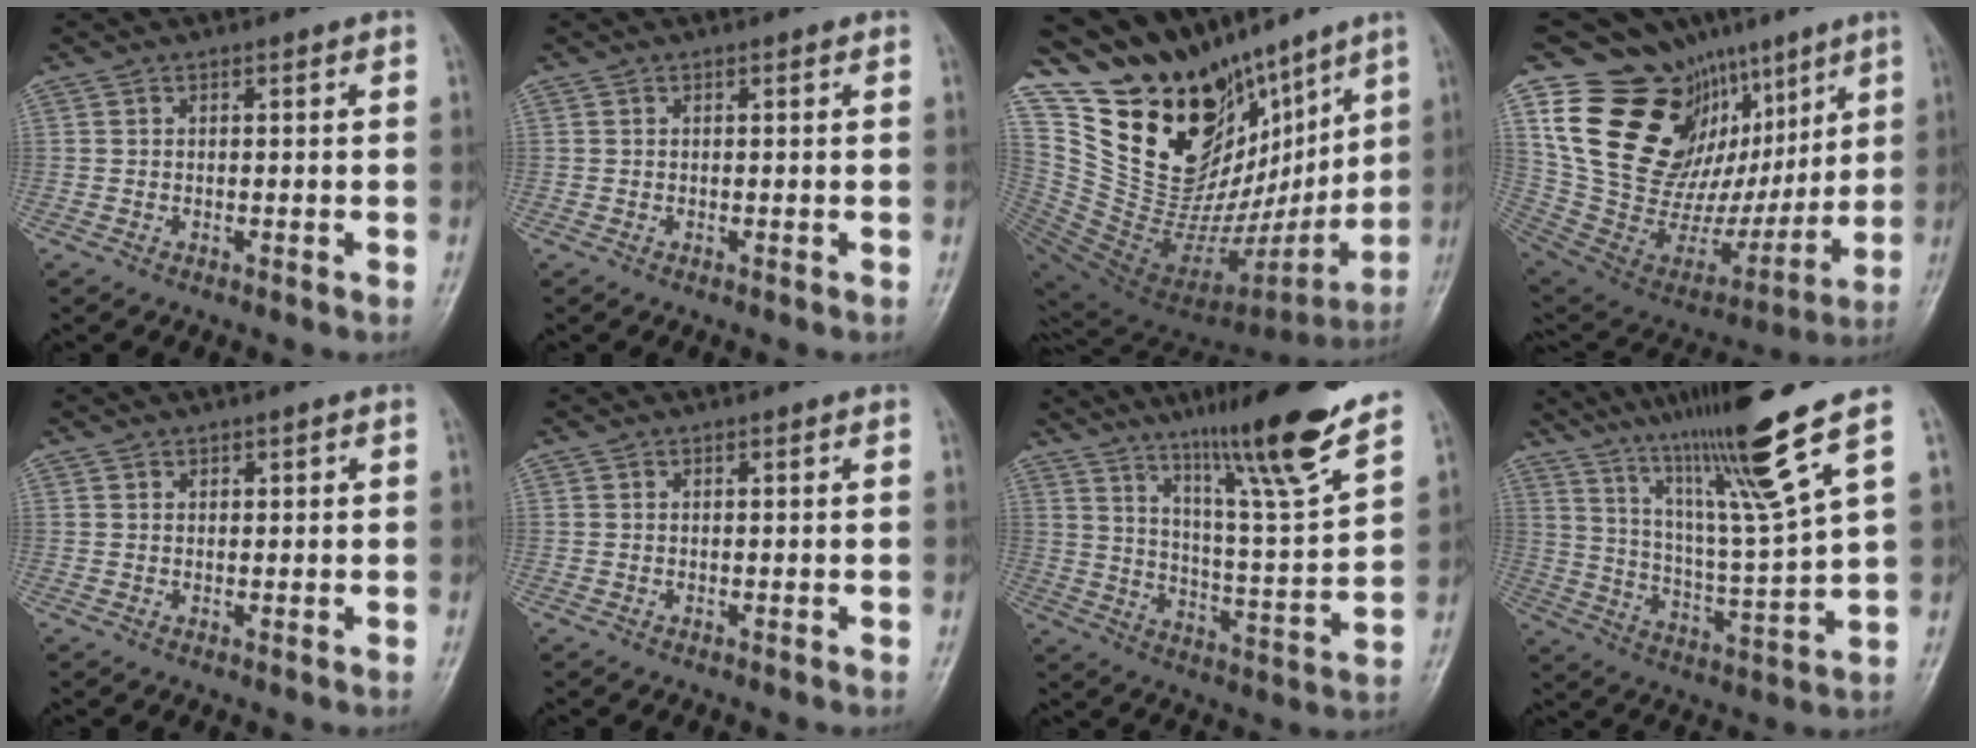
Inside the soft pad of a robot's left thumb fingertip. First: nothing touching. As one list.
[{"total": 0.0}, {"total": 28.1, "force": [16.5, 15.5, 16.6], "torque": [-0.224, -0.065, 0.297]}, {"total": 28.7, "force": [12.4, 18.3, 18.4], "torque": [-0.255, -0.024, 0.236]}, {"total": 0.8, "force": [0.4, 0.5, 0.5], "torque": [0.001, 0.000, 0.005]}, {"total": 0.0}, {"total": 19.3, "force": [14.3, 0.6, 12.9], "torque": [-0.177, -0.082, 0.226]}, {"total": 17.2, "force": [11.5, -1.0, 12.7], "torque": [-0.212, -0.060, 0.203]}]